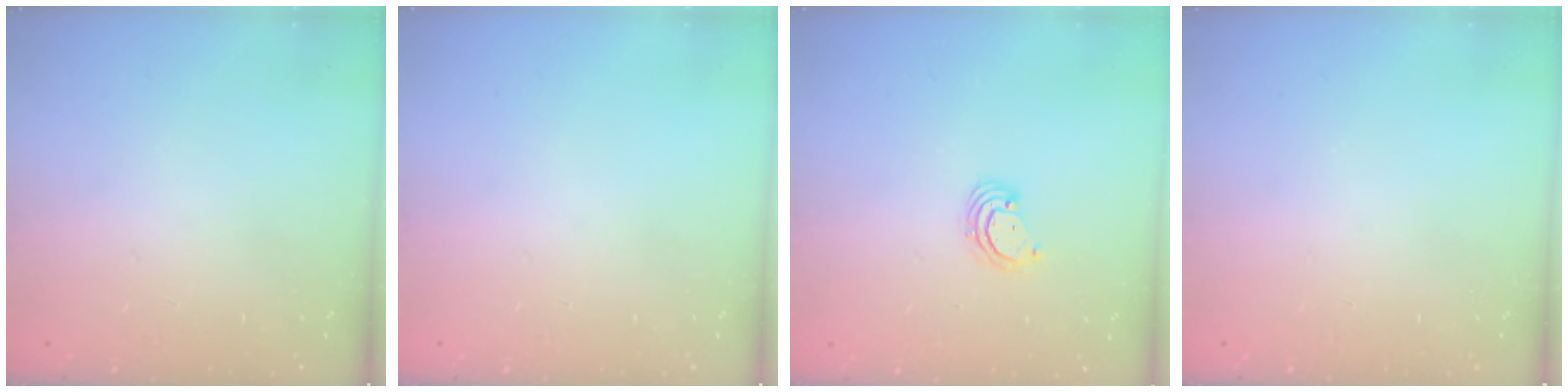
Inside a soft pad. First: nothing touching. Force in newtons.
{"total": 0.0}
{"total": 3.3, "press": 3.3, "slide": 0.2}
{"total": 0.0}